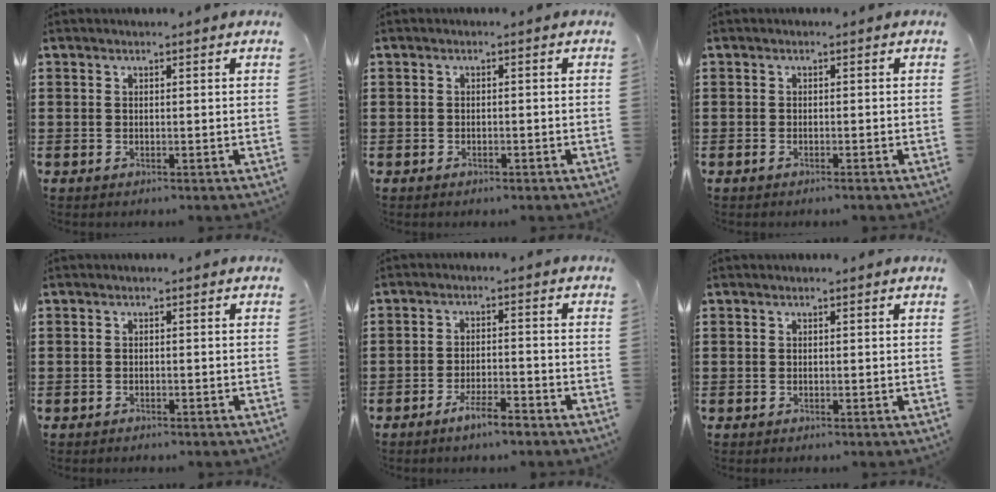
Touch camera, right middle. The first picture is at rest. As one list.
[{"total": 0.8, "force": [-0.7, 0.4, 0.1], "torque": [-0.004, 0.001, -0.016]}, {"total": 0.7, "force": [-0.6, -0.1, 0.4], "torque": [-0.010, -0.006, -0.009]}, {"total": 0.8, "force": [-0.8, 0.2, 0.0], "torque": [-0.003, 0.000, -0.016]}, {"total": 4.5, "force": [-3.7, 0.6, 2.4], "torque": [-0.047, 0.003, -0.070]}, {"total": 0.0}]